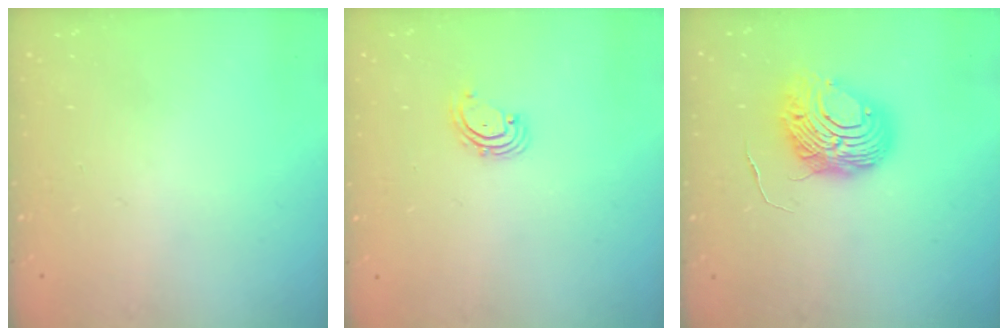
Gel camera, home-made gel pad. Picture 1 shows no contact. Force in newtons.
{"total": 2.0, "press": 2.0, "slide": 0.4}
{"total": 9.7, "press": 9.6, "slide": 1.1}